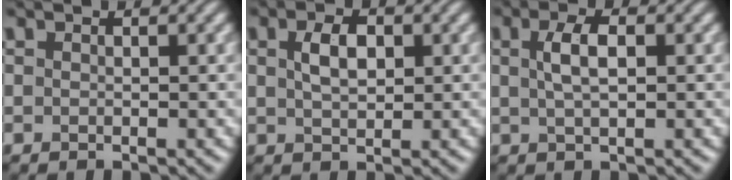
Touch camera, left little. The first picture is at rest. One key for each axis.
{"total": 3.1, "fx": 0.8, "fy": 1.7, "fz": 2.4, "tx": -0.051, "ty": 0.003, "tz": 0.016}
{"total": 2.9, "fx": 0.7, "fy": 1.1, "fz": 2.6, "tx": -0.055, "ty": 0.006, "tz": 0.011}